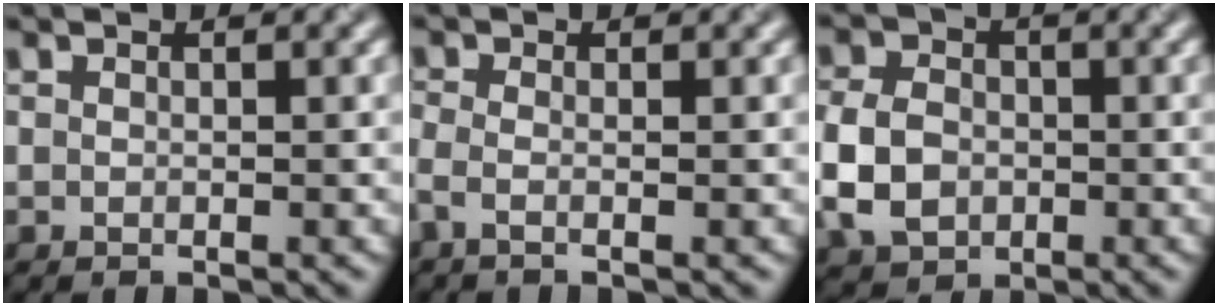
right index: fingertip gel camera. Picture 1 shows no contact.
{"total": 1.6, "force": [-0.9, 0.5, 1.3], "torque": [-0.040, -0.009, -0.025]}
{"total": 5.3, "force": [-1.5, 4.1, 3.0], "torque": [-0.073, -0.002, -0.039]}